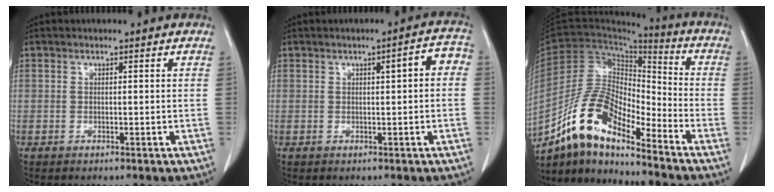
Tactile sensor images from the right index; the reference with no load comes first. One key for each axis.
{"total": 3.6, "fx": 0.4, "fy": 0.8, "fz": 3.5, "tx": -0.041, "ty": 0.015, "tz": 0.000}
{"total": 13.0, "fx": -10.2, "fy": 3.8, "fz": 7.2, "tx": -0.143, "ty": 0.027, "tz": -0.189}